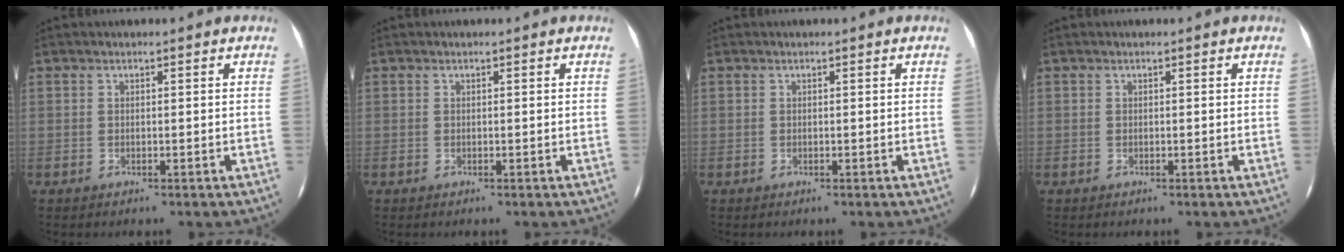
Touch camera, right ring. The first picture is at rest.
{"total": 0.0}
{"total": 0.0}
{"total": 0.0}